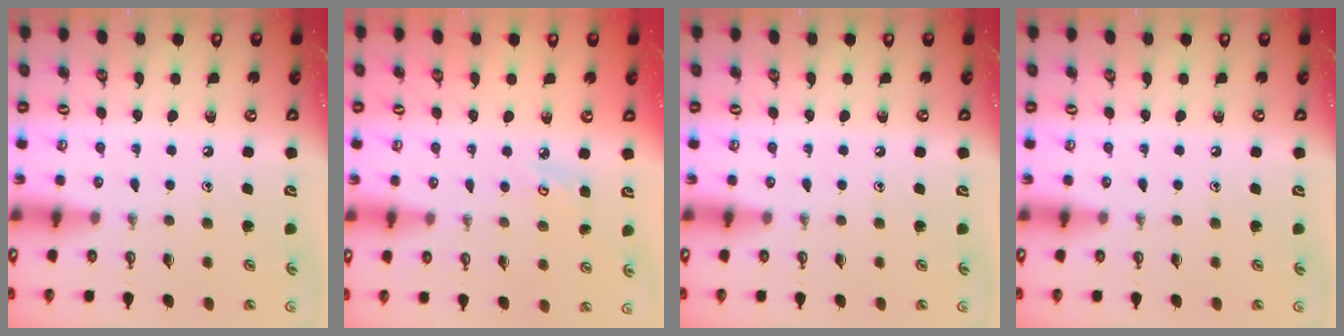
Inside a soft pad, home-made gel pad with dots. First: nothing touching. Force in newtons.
{"total": 4.0, "press": 4.0, "slide": 0.4}
{"total": 0.0}
{"total": 0.0}